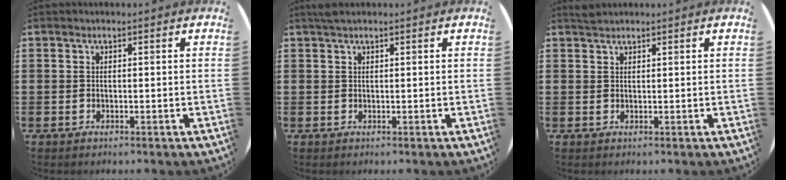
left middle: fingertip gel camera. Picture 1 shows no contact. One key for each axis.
{"total": 0.8, "fx": 0.6, "fy": 0.0, "fz": 0.5, "tx": -0.010, "ty": 0.002, "tz": 0.011}
{"total": 1.0, "fx": 1.0, "fy": 0.0, "fz": 0.1, "tx": -0.004, "ty": 0.001, "tz": 0.020}